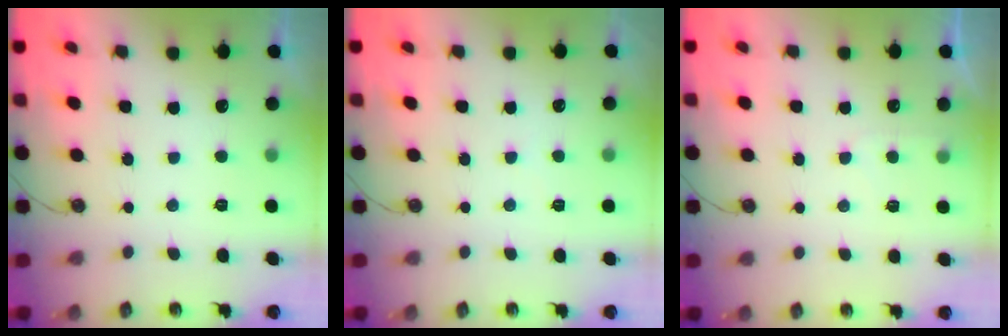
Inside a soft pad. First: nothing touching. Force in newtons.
{"total": 2.1, "press": 2.1, "slide": 0.4}
{"total": 3.6, "press": 3.5, "slide": 0.4}